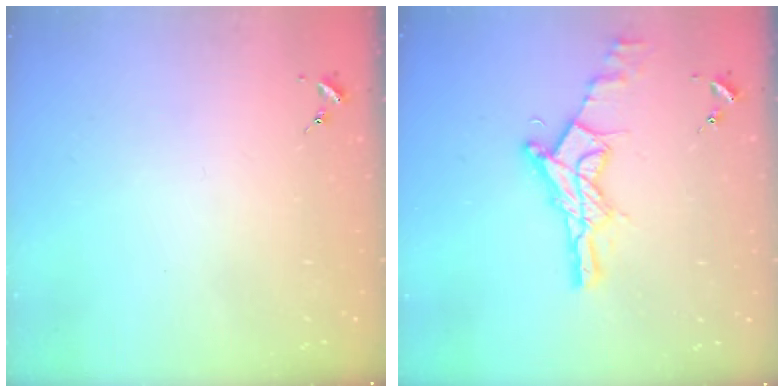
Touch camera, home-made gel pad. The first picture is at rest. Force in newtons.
{"total": 15.5, "press": 15.5, "slide": 1.2}